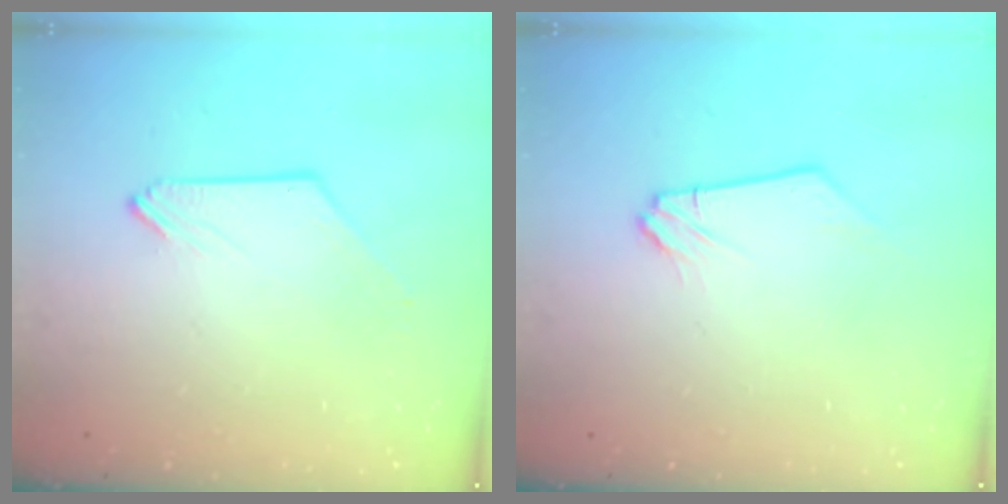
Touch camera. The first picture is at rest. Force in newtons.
{"total": 0.0}